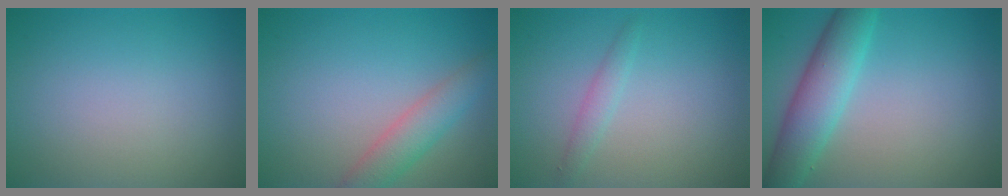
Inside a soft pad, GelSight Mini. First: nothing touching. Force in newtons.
{"total": 3.2, "press": 3.2, "slide": 0.2}
{"total": 1.3, "press": 1.2, "slide": 0.0}
{"total": 5.1, "press": 5.1, "slide": 0.2}